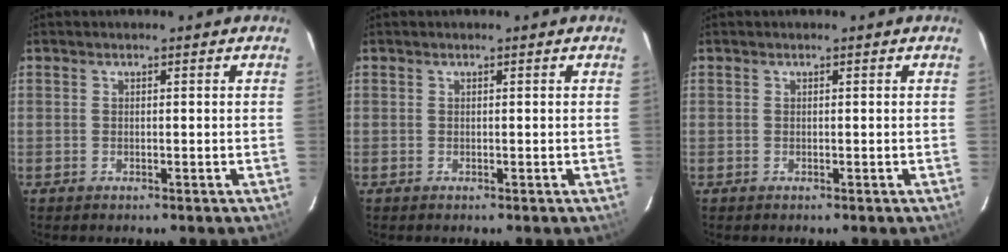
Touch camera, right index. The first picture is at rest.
{"total": 0.0}
{"total": 0.0}